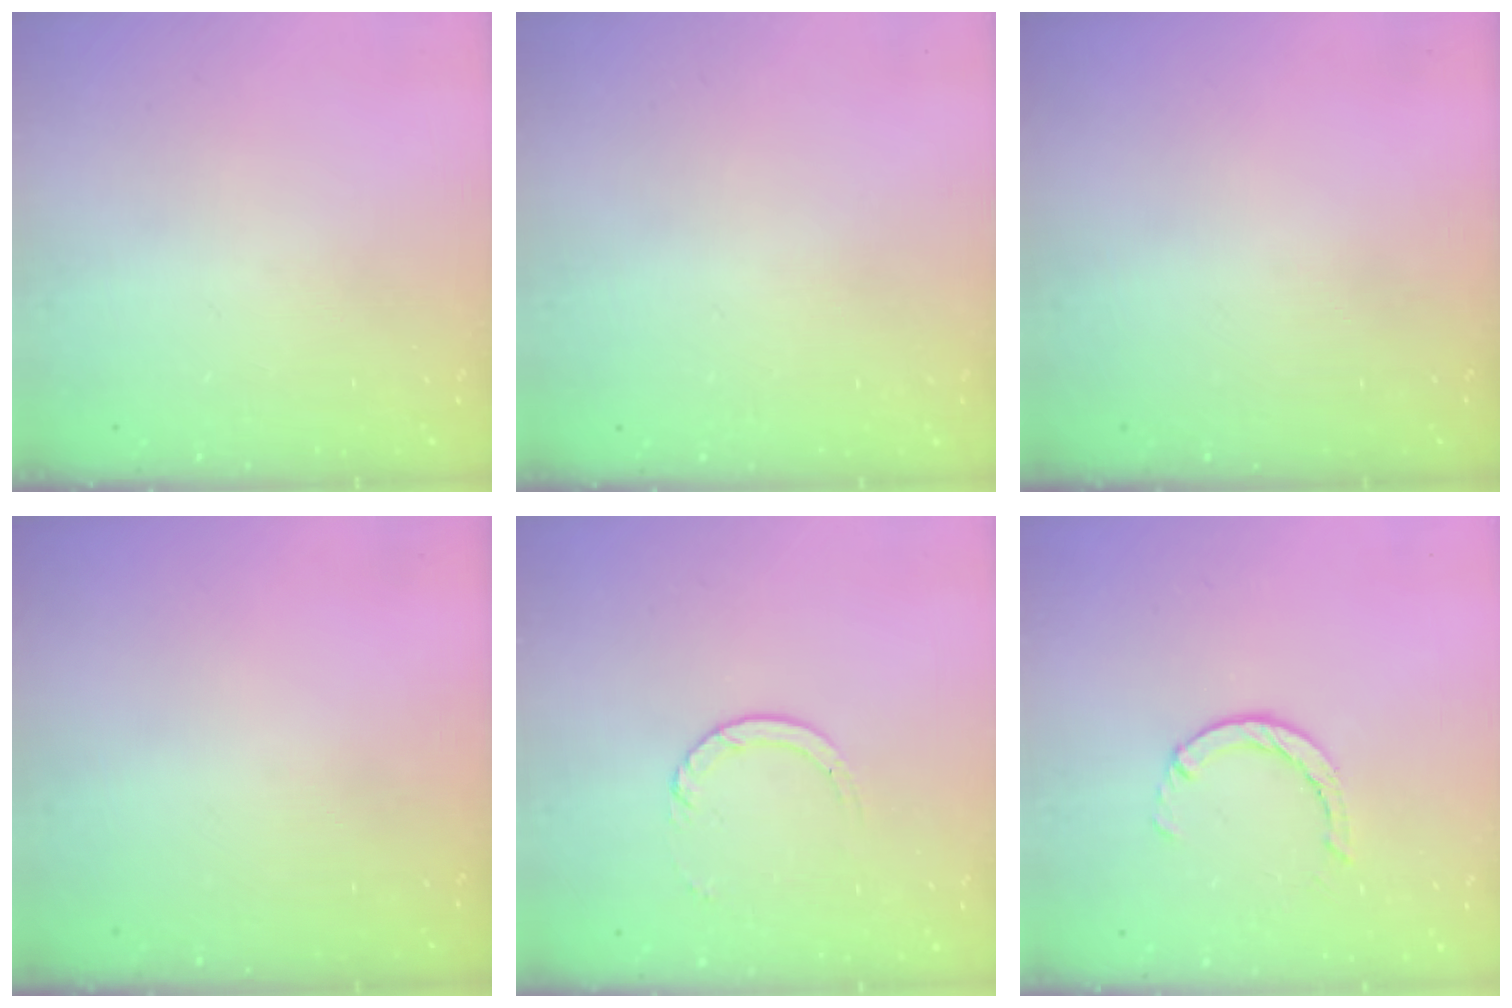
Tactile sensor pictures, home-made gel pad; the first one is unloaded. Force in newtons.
{"total": 2.6, "press": 2.6, "slide": 0.2}
{"total": 0.0}
{"total": 0.0}
{"total": 3.0, "press": 2.9, "slide": 0.4}
{"total": 2.4, "press": 2.4, "slide": 0.4}